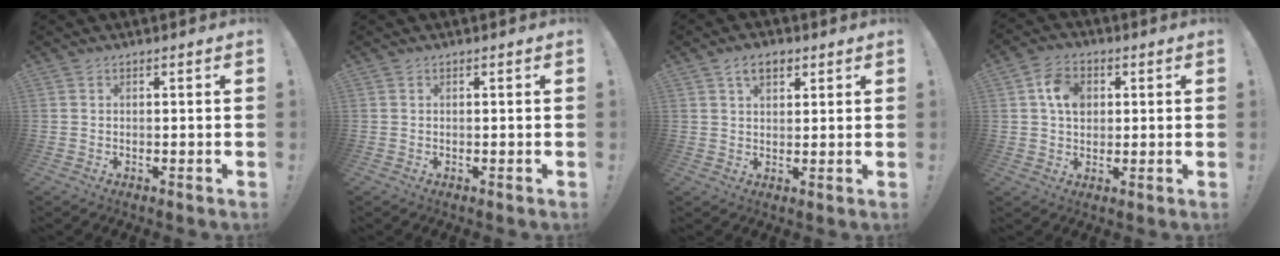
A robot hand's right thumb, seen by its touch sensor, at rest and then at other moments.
{"total": 0.0}
{"total": 5.4, "force": [2.8, 3.4, 3.2], "torque": [-0.046, -0.004, 0.049]}
{"total": 8.5, "force": [2.4, 6.5, 4.9], "torque": [-0.077, 0.005, 0.048]}